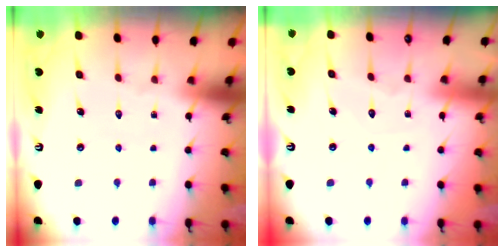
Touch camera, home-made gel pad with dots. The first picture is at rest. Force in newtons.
{"total": 3.9, "press": 3.9, "slide": 0.4}